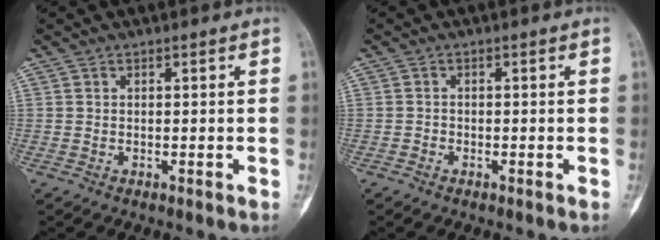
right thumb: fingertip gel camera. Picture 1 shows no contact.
{"total": 0.8, "force": [-0.5, 0.6, 0.1], "torque": [0.000, 0.003, -0.015]}